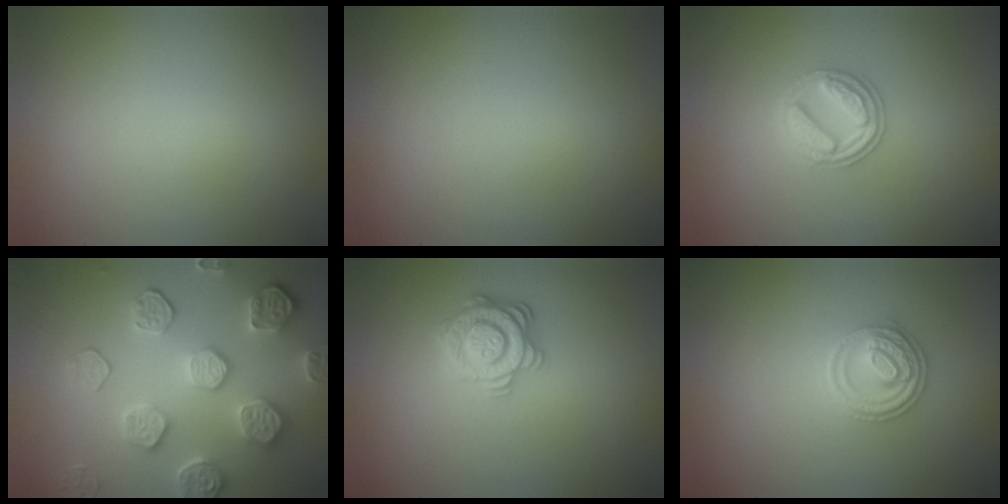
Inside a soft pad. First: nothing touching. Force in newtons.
{"total": 0.0}
{"total": 2.9, "press": 2.8, "slide": 0.9}
{"total": 5.6, "press": 5.0, "slide": 2.5}
{"total": 3.1, "press": 3.0, "slide": 0.9}
{"total": 2.9, "press": 2.9, "slide": 0.1}